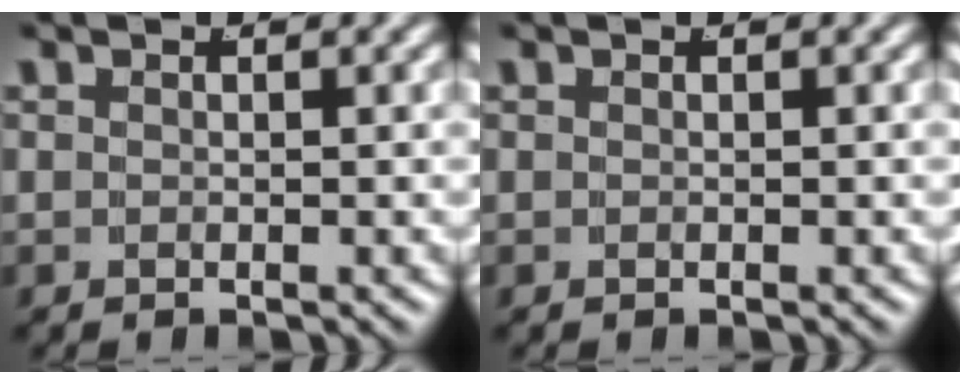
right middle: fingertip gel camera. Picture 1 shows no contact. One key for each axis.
{"total": 0.0}